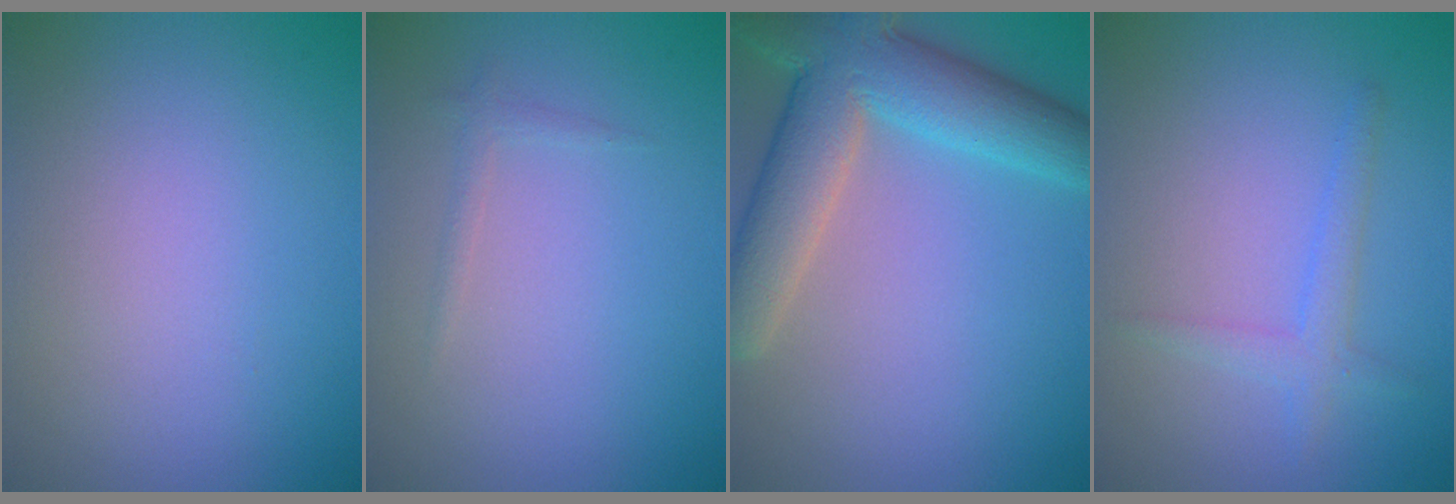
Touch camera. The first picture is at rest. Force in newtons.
{"total": 0.7, "press": 0.7, "slide": 0.1}
{"total": 8.9, "press": 8.8, "slide": 0.8}
{"total": 2.0, "press": 2.0, "slide": 0.1}